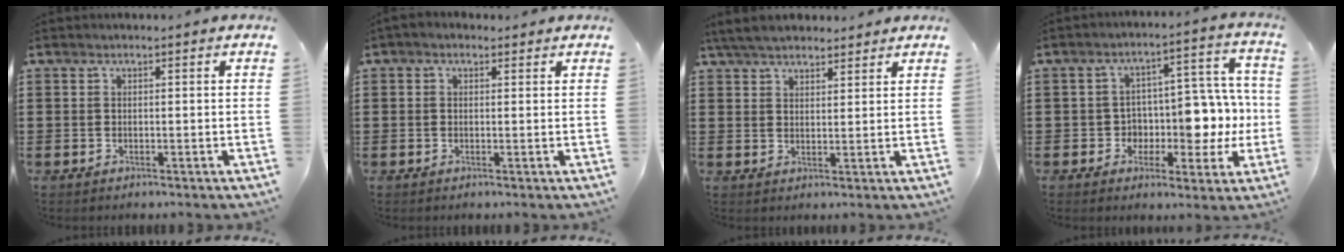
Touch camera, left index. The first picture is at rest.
{"total": 1.2, "force": [0.5, 0.8, 0.7], "torque": [-0.014, 0.007, 0.010]}
{"total": 5.1, "force": [4.6, 1.3, 1.8], "torque": [-0.048, -0.003, 0.087]}
{"total": 7.6, "force": [-0.2, 6.2, 4.4], "torque": [-0.074, -0.007, -0.002]}